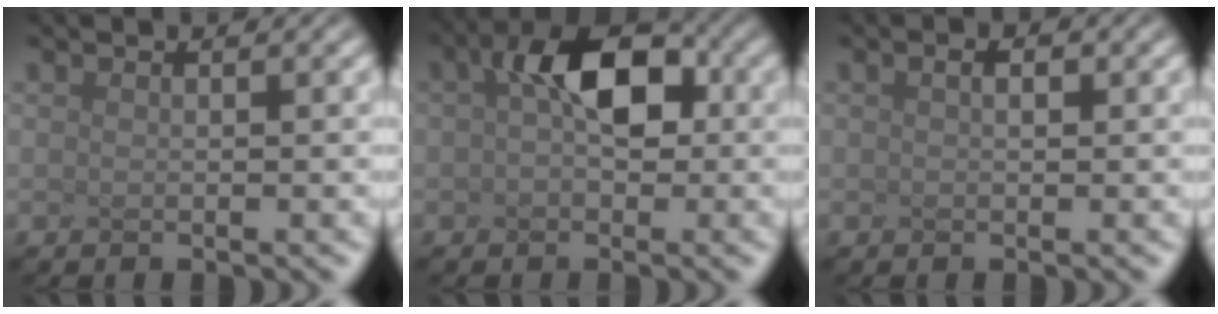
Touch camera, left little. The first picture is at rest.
{"total": 3.8, "force": [-0.3, 2.0, 3.3], "torque": [-0.081, 0.004, 0.026]}
{"total": 0.6, "force": [-0.5, -0.4, 0.0], "torque": [-0.015, -0.011, 0.018]}